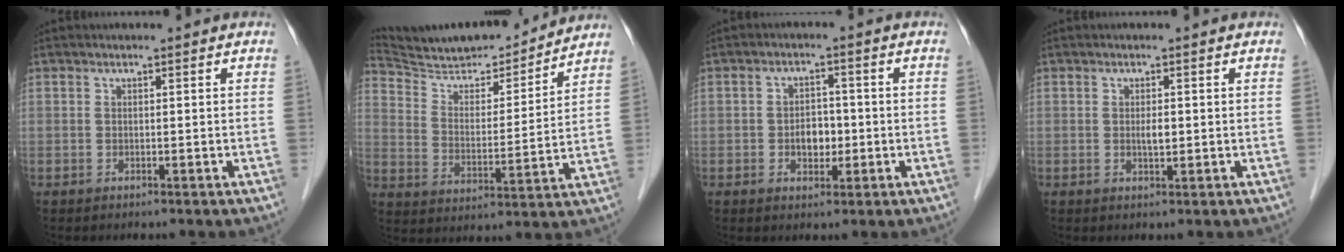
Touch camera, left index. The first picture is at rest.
{"total": 17.5, "force": [16.5, 2.5, 5.3], "torque": [-0.090, -0.005, 0.268]}
{"total": 3.8, "force": [-1.0, 2.5, 2.7], "torque": [-0.043, 0.004, -0.013]}
{"total": 1.5, "force": [-0.1, 0.5, 1.4], "torque": [-0.025, -0.004, -0.002]}